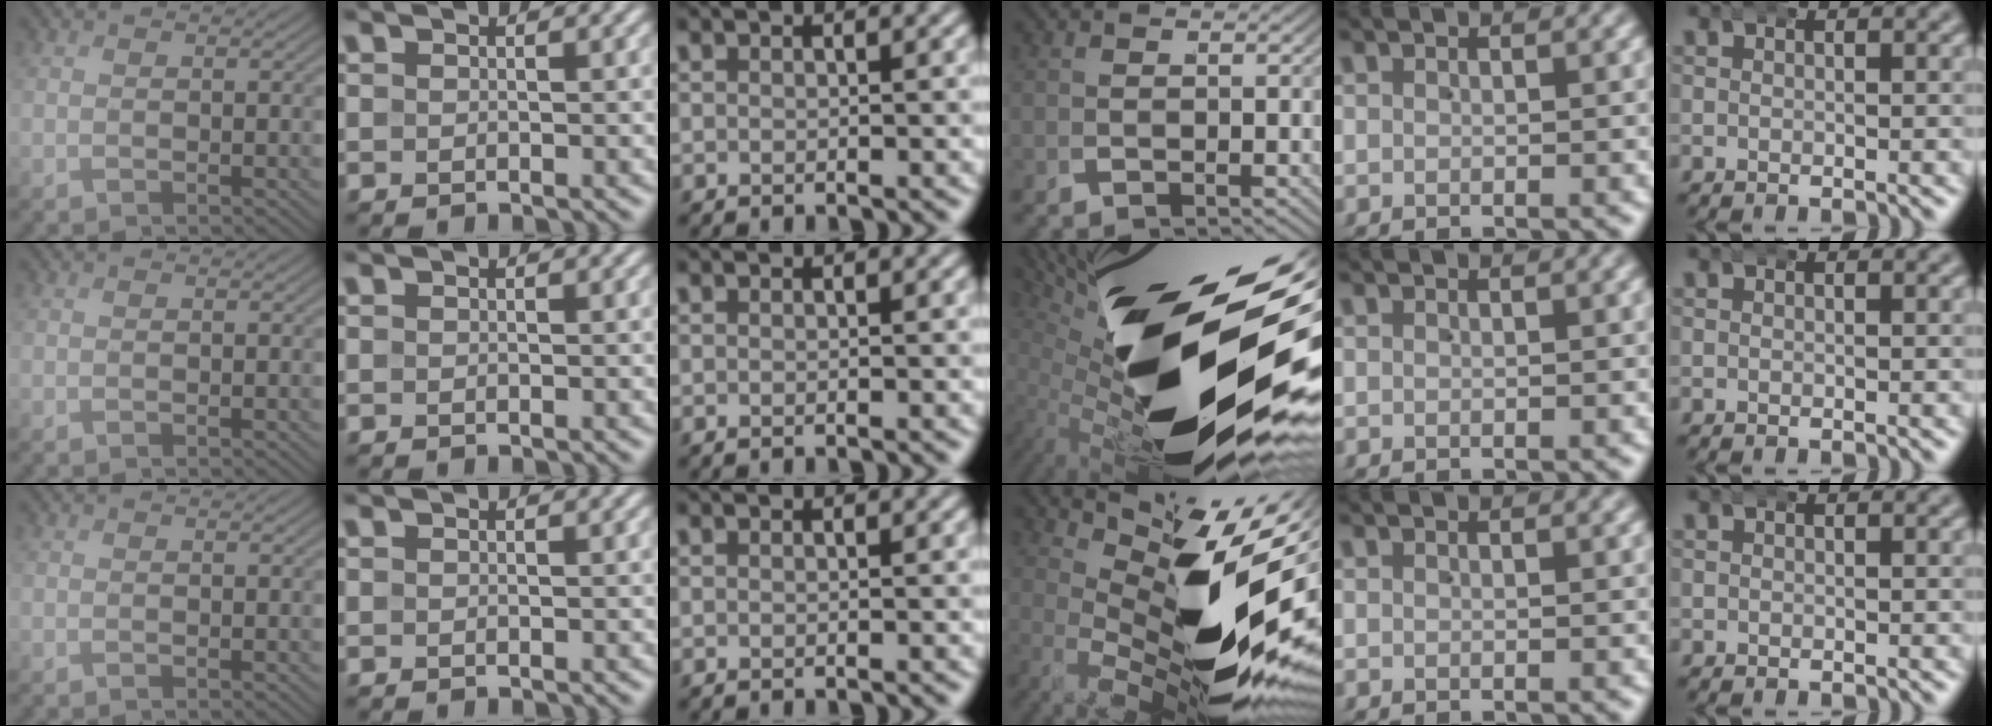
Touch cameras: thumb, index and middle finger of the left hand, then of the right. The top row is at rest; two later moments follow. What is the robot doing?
{"motion": "wrap", "object": "arm wrap"}